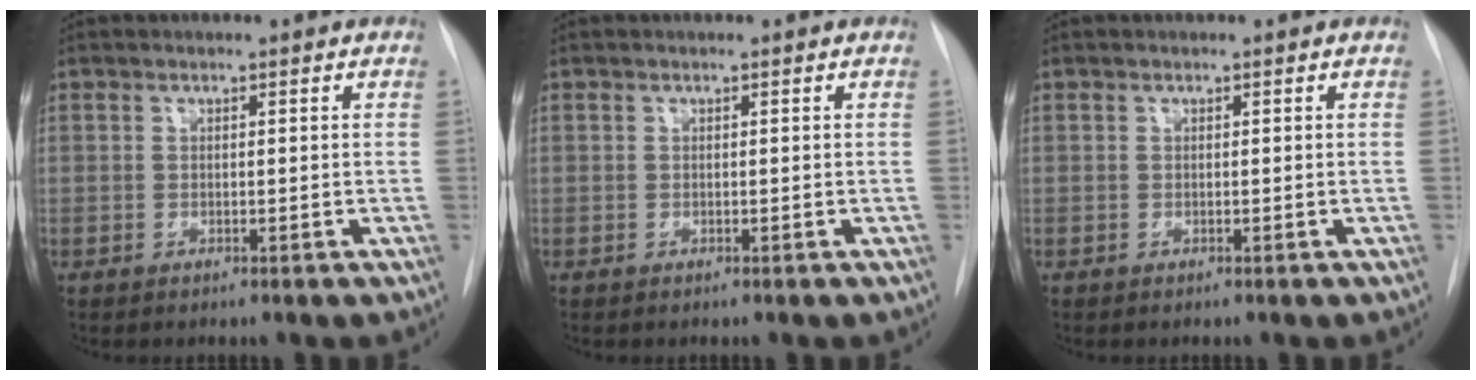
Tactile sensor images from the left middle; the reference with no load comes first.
{"total": 0.0}
{"total": 0.0}